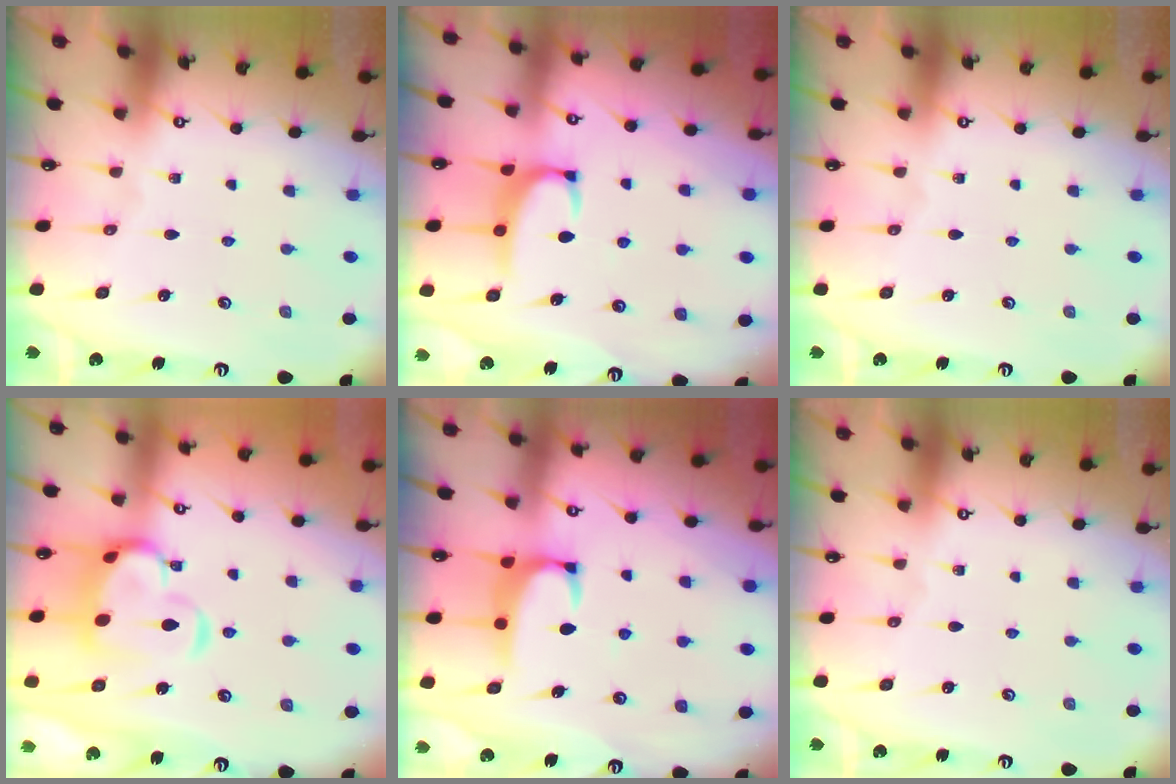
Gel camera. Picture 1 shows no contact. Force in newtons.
{"total": 2.2, "press": 2.1, "slide": 0.7}
{"total": 0.0}
{"total": 8.3, "press": 8.1, "slide": 1.6}
{"total": 2.0, "press": 2.0, "slide": 0.3}
{"total": 0.0}